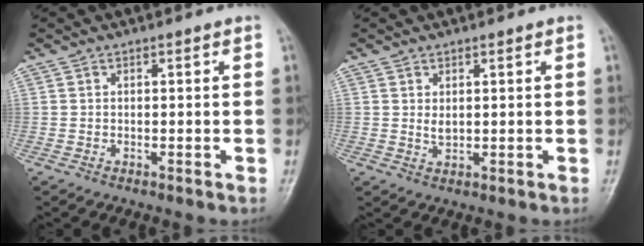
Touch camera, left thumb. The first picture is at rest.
{"total": 2.1, "force": [0.7, 1.2, 1.6], "torque": [-0.022, -0.007, 0.015]}